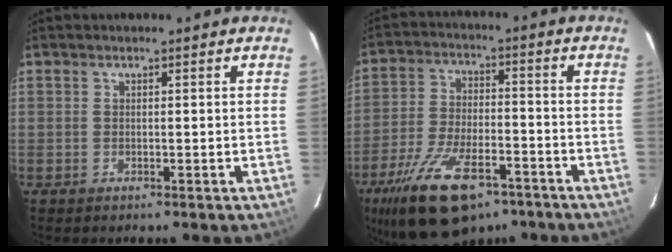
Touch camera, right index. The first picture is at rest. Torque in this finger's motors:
{"motor_torque": [1.41, -0.73, 0.84, 0.21]}